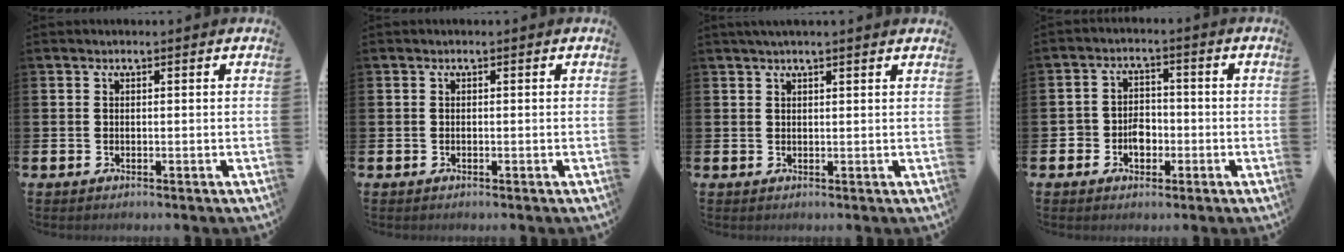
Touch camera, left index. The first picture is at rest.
{"total": 0.0}
{"total": 1.5, "force": [1.3, -0.2, 0.7], "torque": [-0.017, 0.003, 0.025]}
{"total": 3.6, "force": [-1.4, 2.8, 1.7], "torque": [-0.024, 0.002, -0.034]}